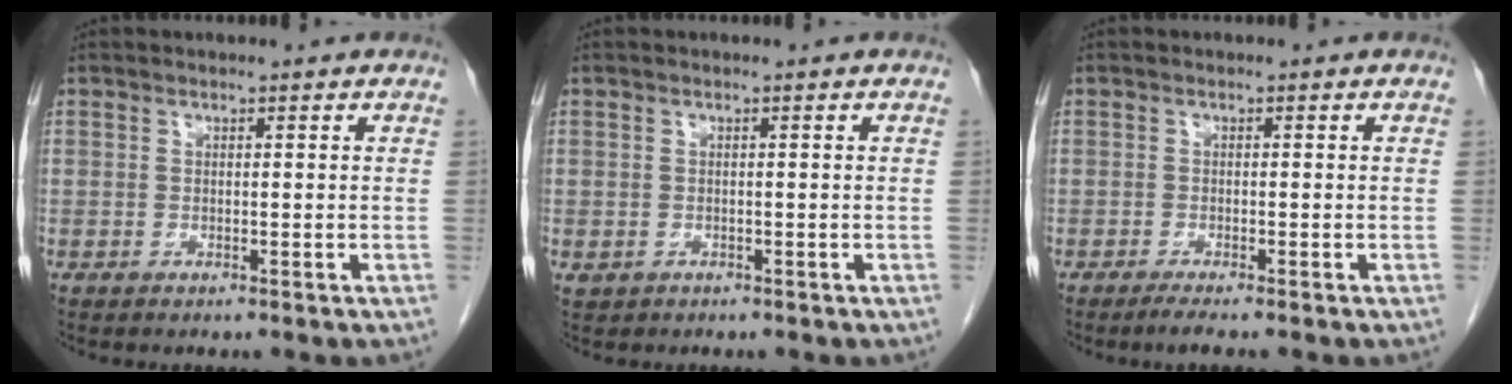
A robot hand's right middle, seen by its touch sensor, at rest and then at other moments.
{"total": 1.0, "force": [-0.4, 0.9, 0.3], "torque": [-0.009, 0.002, 0.000]}
{"total": 1.9, "force": [-1.5, -0.3, 1.1], "torque": [-0.026, -0.007, -0.027]}